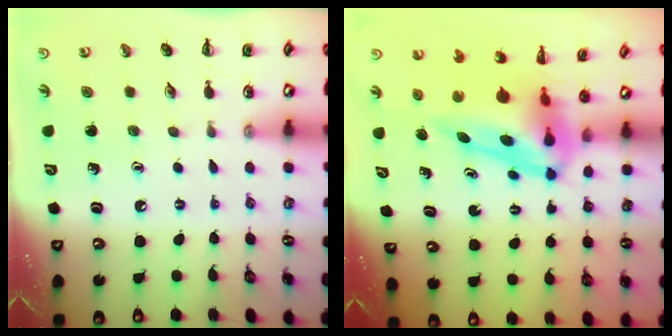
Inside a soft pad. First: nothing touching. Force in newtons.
{"total": 8.2, "press": 7.9, "slide": 2.1}